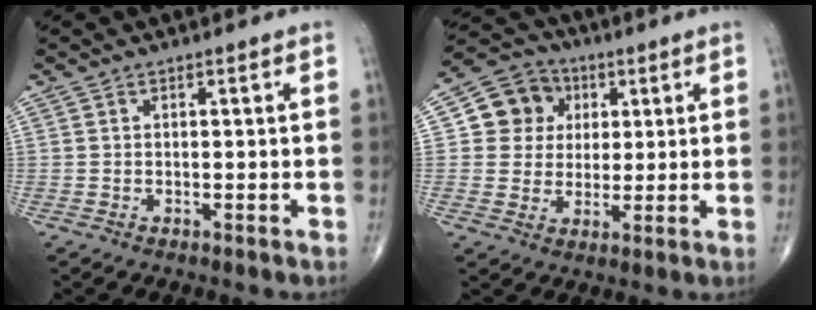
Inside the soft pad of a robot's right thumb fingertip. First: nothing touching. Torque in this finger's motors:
{"motor_torque": [-0.02, 1.50, 0.04, -0.16, 0.02]}